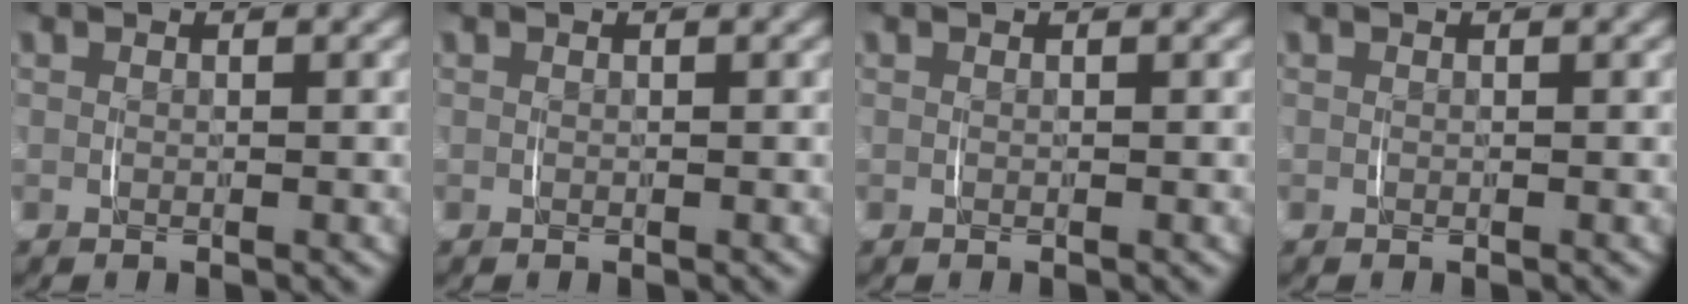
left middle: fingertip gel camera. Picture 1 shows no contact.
{"total": 0.0}
{"total": 0.0}
{"total": 0.0}